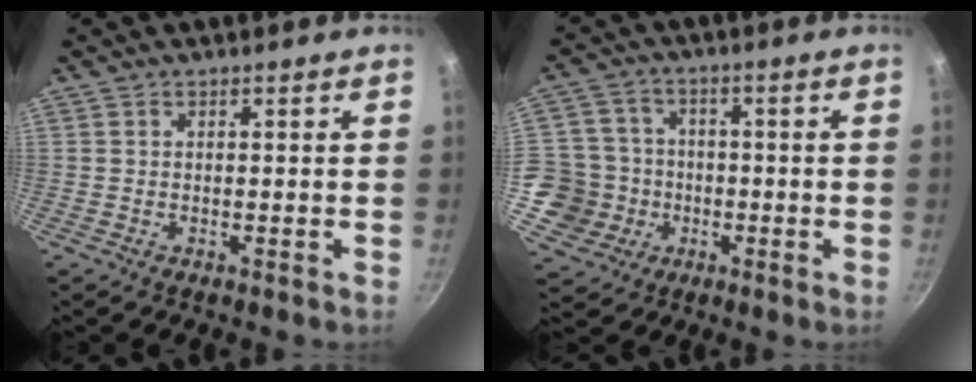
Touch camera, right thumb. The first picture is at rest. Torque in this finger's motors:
{"motor_torque": [0.44, -0.10, 0.04, 0.13, 0.04]}